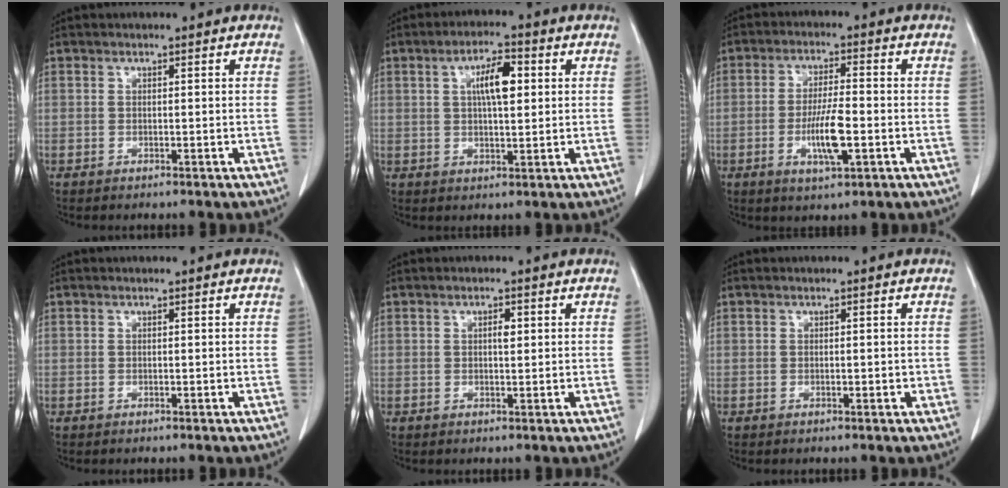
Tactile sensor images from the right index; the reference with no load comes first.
{"total": 6.3, "force": [1.6, 1.8, 5.9], "torque": [-0.104, 0.008, 0.028]}
{"total": 7.4, "force": [-2.1, 1.2, 7.0], "torque": [-0.133, -0.006, -0.035]}
{"total": 0.0}
{"total": 1.5, "force": [0.4, 0.5, 1.4], "torque": [-0.026, 0.002, 0.007]}
{"total": 1.1, "force": [-0.2, 0.3, 1.1], "torque": [-0.020, 0.000, 0.000]}